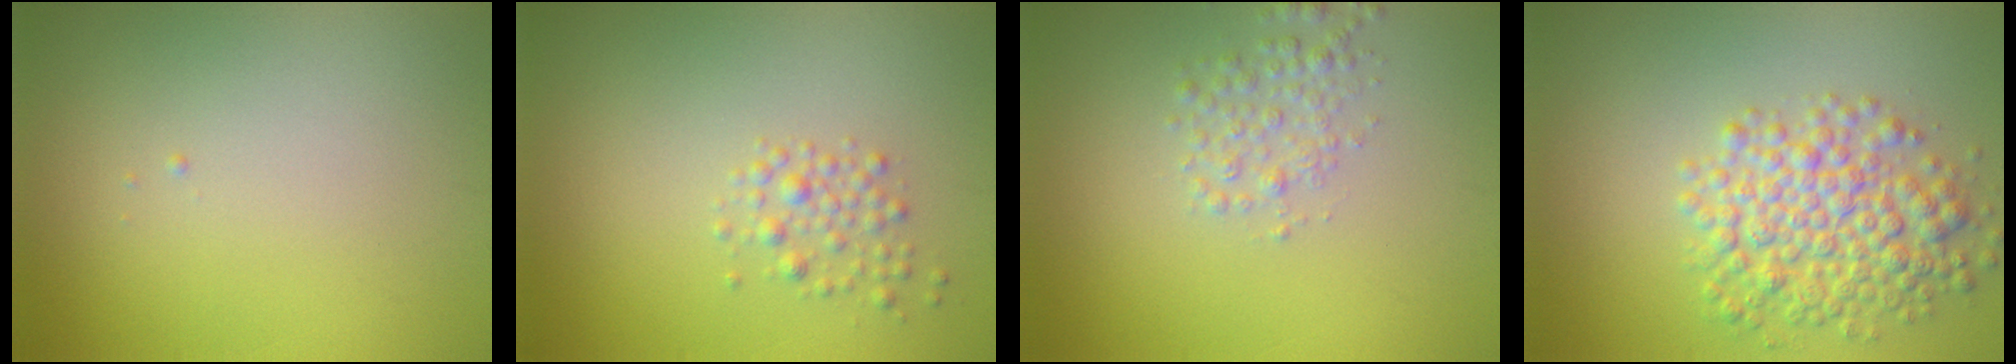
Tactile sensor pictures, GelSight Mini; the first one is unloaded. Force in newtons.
{"total": 1.7, "press": 1.7, "slide": 0.1}
{"total": 2.1, "press": 2.1, "slide": 0.0}
{"total": 5.7, "press": 5.7, "slide": 0.1}